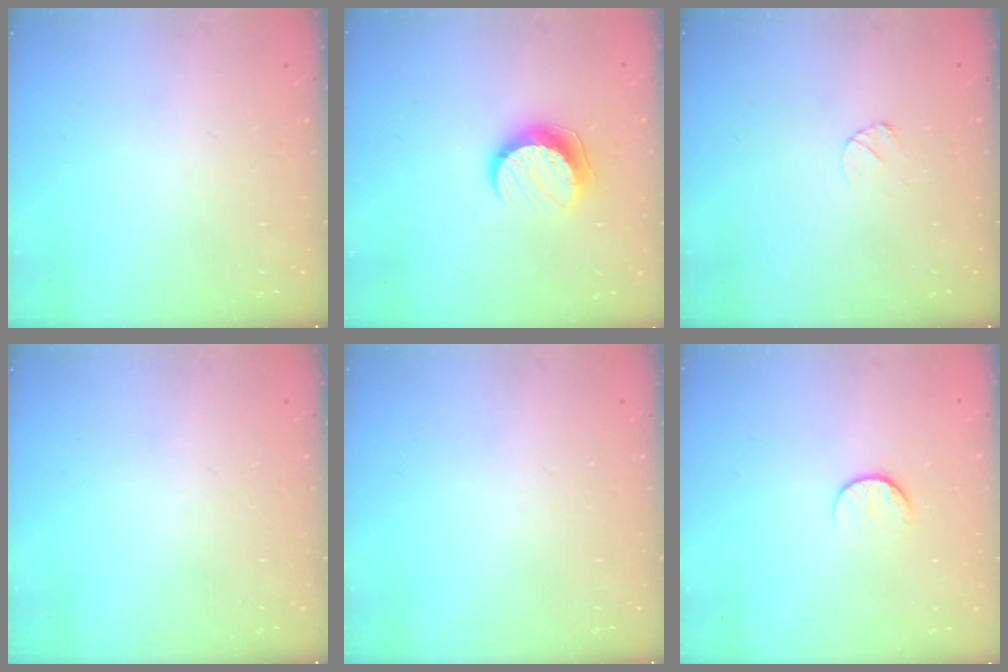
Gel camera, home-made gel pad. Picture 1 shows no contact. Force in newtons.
{"total": 9.9, "press": 9.9, "slide": 0.9}
{"total": 2.8, "press": 2.8, "slide": 0.3}
{"total": 0.0}
{"total": 0.0}
{"total": 8.5, "press": 8.5, "slide": 0.8}